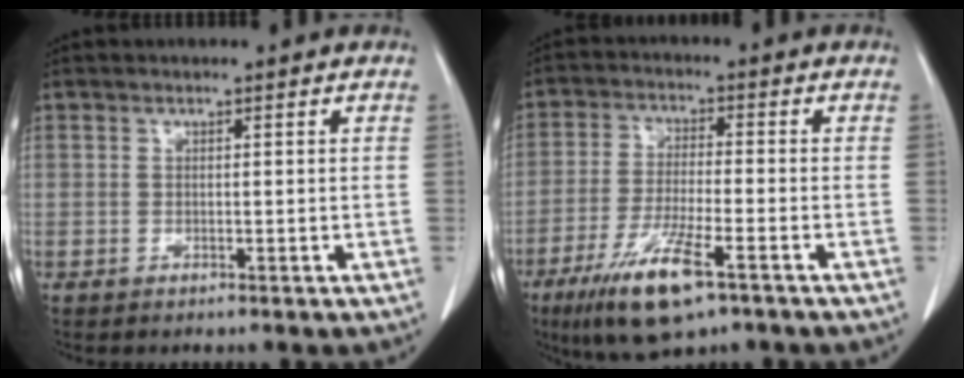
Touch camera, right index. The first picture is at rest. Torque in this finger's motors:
{"motor_torque": [1.23, -0.91, 0.53, 0.15]}